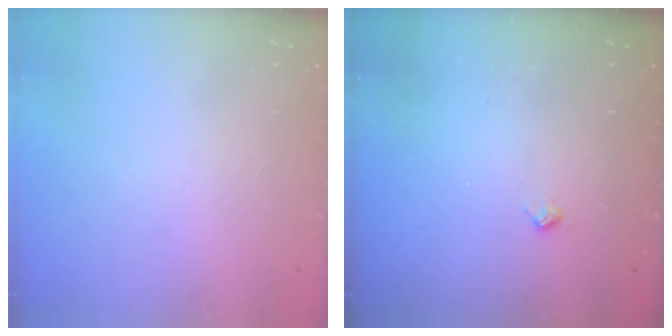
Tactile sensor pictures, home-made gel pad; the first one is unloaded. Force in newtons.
{"total": 3.4, "press": 3.4, "slide": 0.5}